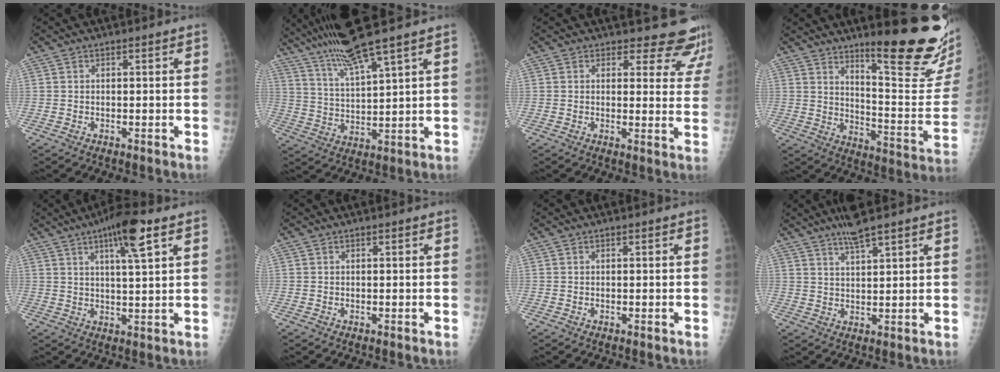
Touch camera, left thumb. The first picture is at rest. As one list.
[{"total": 11.7, "force": [8.8, -0.4, 7.6], "torque": [-0.139, -0.031, 0.168]}, {"total": 10.4, "force": [9.9, 3.0, 0.3], "torque": [0.043, -0.085, 0.083]}, {"total": 22.1, "force": [14.9, 3.5, 15.9], "torque": [-0.195, -0.113, 0.219]}, {"total": 9.5, "force": [4.9, 1.5, 8.0], "torque": [-0.121, -0.015, 0.078]}, {"total": 0.0}, {"total": 0.0}, {"total": 5.6, "force": [4.4, 0.3, 3.5], "torque": [-0.058, -0.016, 0.082]}]